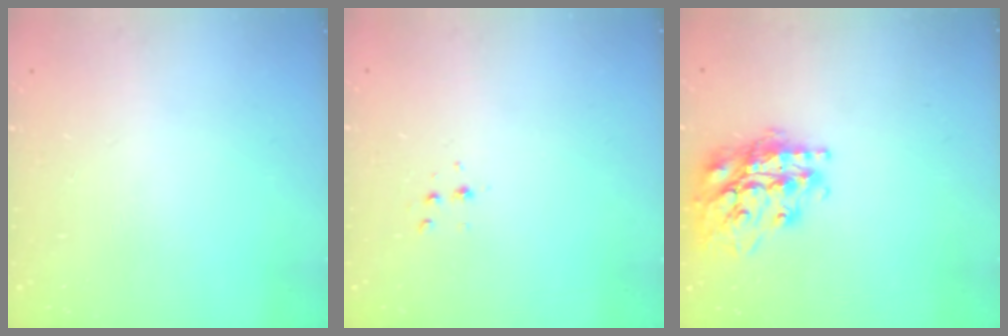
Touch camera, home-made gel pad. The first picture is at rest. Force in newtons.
{"total": 3.8, "press": 3.7, "slide": 1.1}
{"total": 20.3, "press": 20.3, "slide": 1.6}